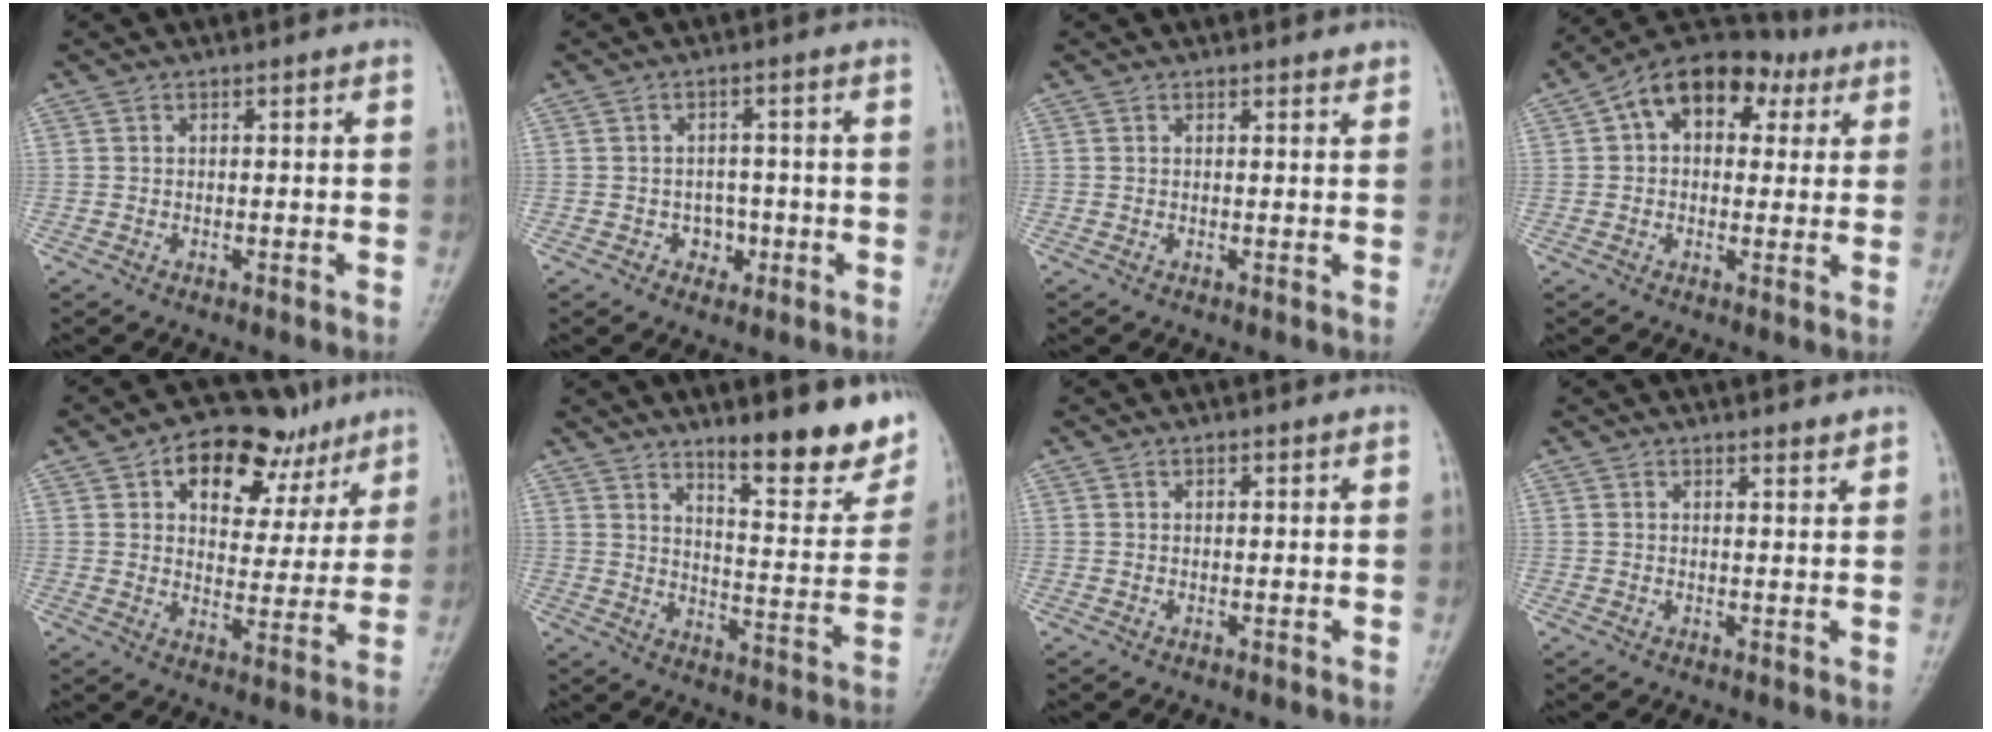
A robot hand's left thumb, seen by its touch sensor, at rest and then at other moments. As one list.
[{"total": 3.4, "force": [-1.3, 2.8, 1.4], "torque": [0.008, 0.011, -0.019]}, {"total": 1.1, "force": [1.0, 0.3, 0.3], "torque": [0.000, -0.006, 0.012]}, {"total": 13.4, "force": [4.6, 8.8, 8.9], "torque": [-0.092, 0.023, 0.063]}, {"total": 16.2, "force": [8.9, 9.5, 9.6], "torque": [-0.083, -0.015, 0.133]}, {"total": 14.2, "force": [10.1, 3.4, 9.5], "torque": [-0.089, -0.077, 0.149]}, {"total": 0.6, "force": [0.4, 0.3, 0.4], "torque": [-0.005, -0.001, 0.005]}, {"total": 1.4, "force": [1.3, 0.2, 0.5], "torque": [-0.001, -0.012, 0.021]}]